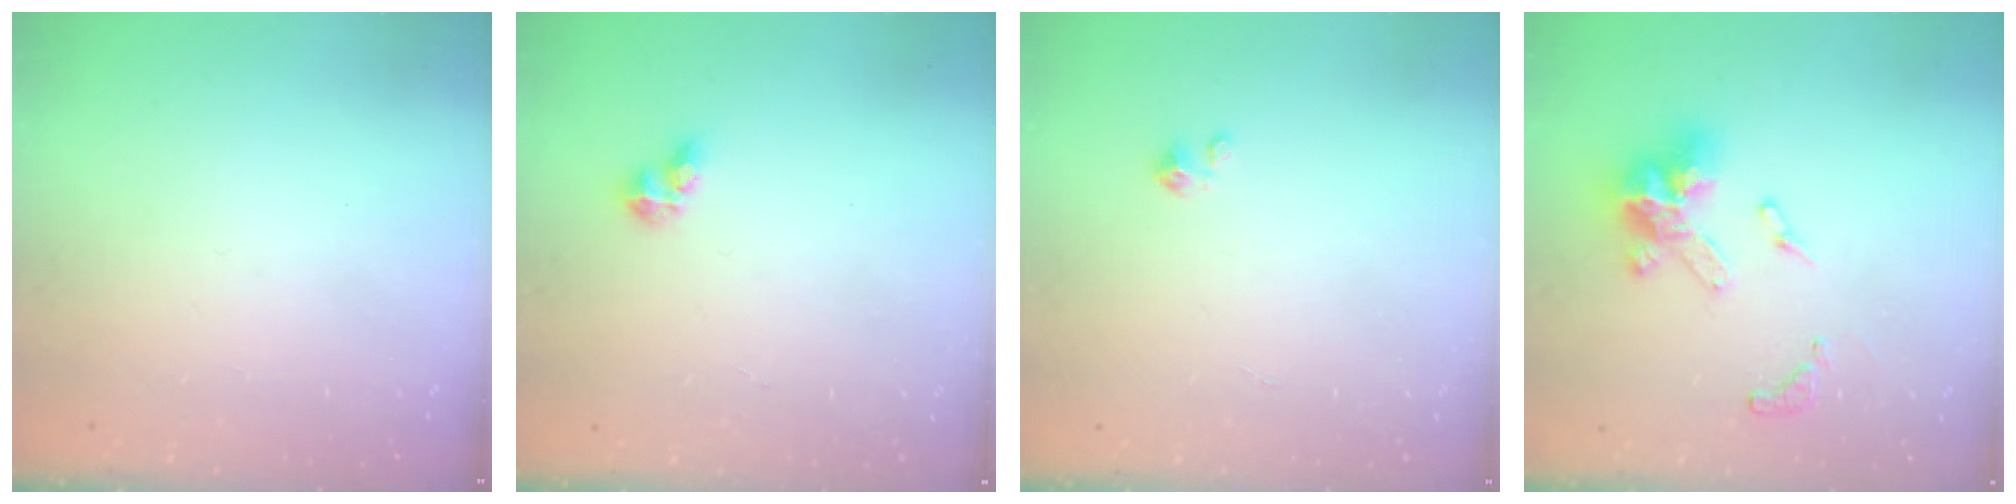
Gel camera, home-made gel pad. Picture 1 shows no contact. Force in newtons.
{"total": 5.9, "press": 5.9, "slide": 0.5}
{"total": 1.3, "press": 1.3, "slide": 0.1}
{"total": 14.8, "press": 14.8, "slide": 1.2}